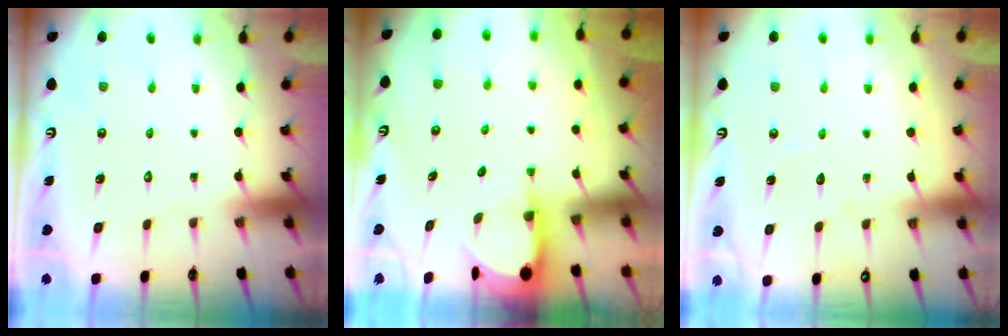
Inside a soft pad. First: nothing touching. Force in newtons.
{"total": 3.9, "press": 3.9, "slide": 0.2}
{"total": 3.5, "press": 3.5, "slide": 0.2}